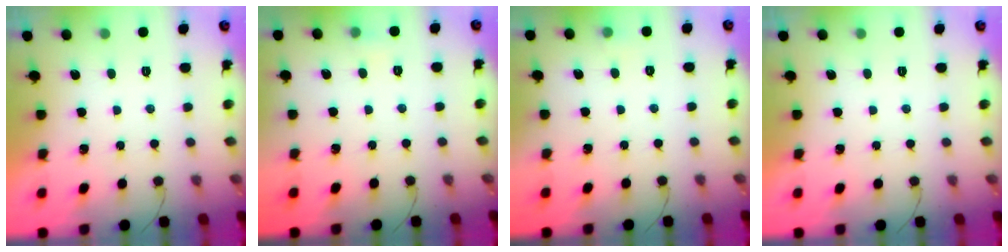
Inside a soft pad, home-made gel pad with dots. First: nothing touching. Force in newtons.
{"total": 3.6, "press": 3.3, "slide": 1.4}
{"total": 3.2, "press": 2.6, "slide": 1.8}
{"total": 0.0}